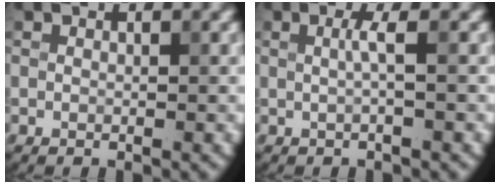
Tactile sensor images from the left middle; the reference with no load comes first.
{"total": 1.1, "force": [0.0, -0.3, 1.0], "torque": [-0.025, 0.006, 0.002]}